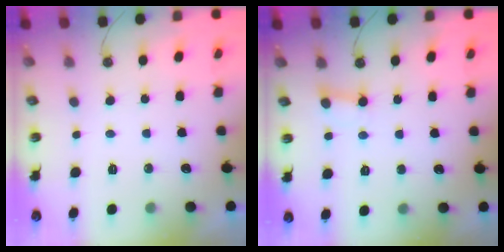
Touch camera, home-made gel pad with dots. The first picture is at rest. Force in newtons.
{"total": 2.5, "press": 2.5, "slide": 0.2}